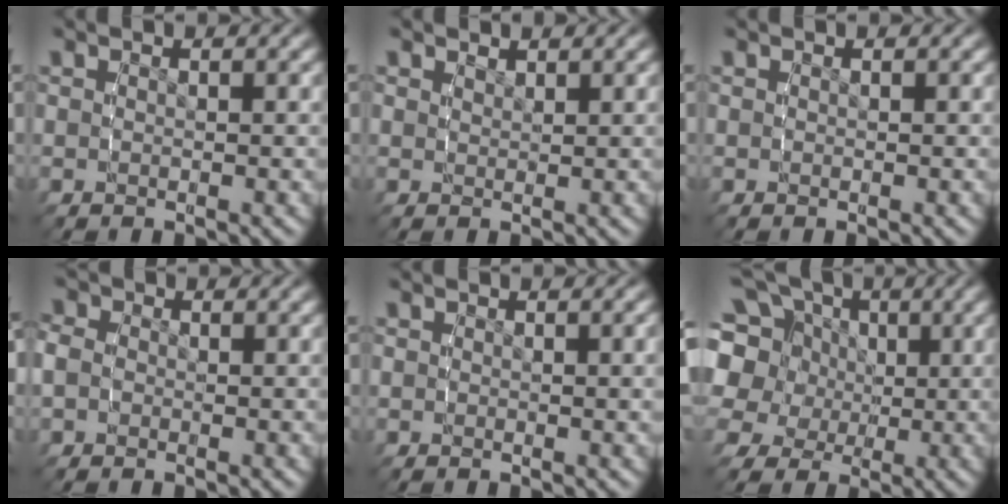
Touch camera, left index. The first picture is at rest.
{"total": 1.0, "force": [1.0, -0.3, -0.2], "torque": [0.009, -0.003, 0.024]}
{"total": 0.0}
{"total": 2.5, "force": [-0.1, 2.3, 1.0], "torque": [-0.028, 0.000, -0.007]}
{"total": 0.6, "force": [0.1, 0.3, 0.5], "torque": [-0.004, 0.005, -0.001]}
{"total": 13.1, "force": [4.1, 10.7, 6.3], "torque": [-0.138, -0.010, 0.057]}